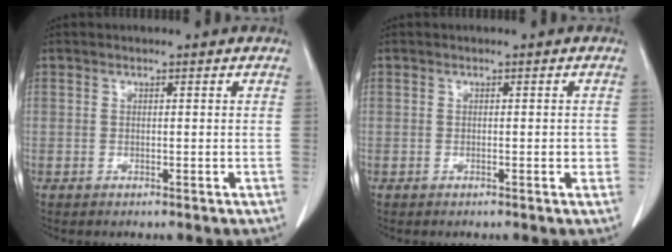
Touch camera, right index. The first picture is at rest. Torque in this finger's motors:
{"motor_torque": [0.07, -0.06, 0.09, 0.01]}